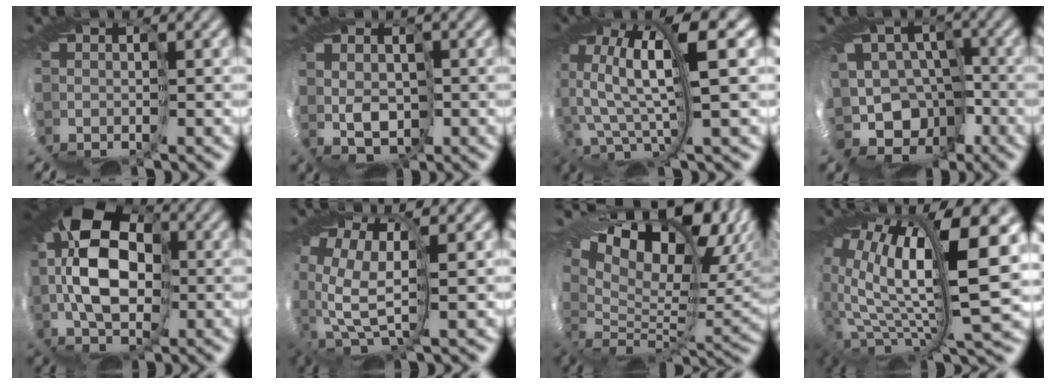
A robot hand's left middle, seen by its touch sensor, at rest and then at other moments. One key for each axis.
{"total": 2.1, "fx": 1.6, "fy": 1.1, "fz": 0.8, "tx": -0.016, "ty": 0.007, "tz": 0.022}
{"total": 7.4, "fx": 3.6, "fy": 1.2, "fz": 6.4, "tx": -0.152, "ty": 0.001, "tz": 0.058}
{"total": 10.3, "fx": -5.4, "fy": 7.6, "fz": 4.3, "tx": -0.070, "ty": -0.017, "tz": -0.075}
{"total": 9.7, "fx": 1.8, "fy": 5.4, "fz": 7.8, "tx": -0.147, "ty": 0.019, "tz": 0.011}
{"total": 5.7, "fx": 1.9, "fy": 2.9, "fz": 4.5, "tx": -0.137, "ty": -0.025, "tz": 0.050}
{"total": 13.4, "fx": 10.5, "fy": 4.3, "fz": 7.1, "tx": -0.134, "ty": 0.034, "tz": 0.181}
{"total": 11.5, "fx": 4.1, "fy": 2.3, "fz": 10.5, "tx": -0.226, "ty": -0.003, "tz": 0.094}